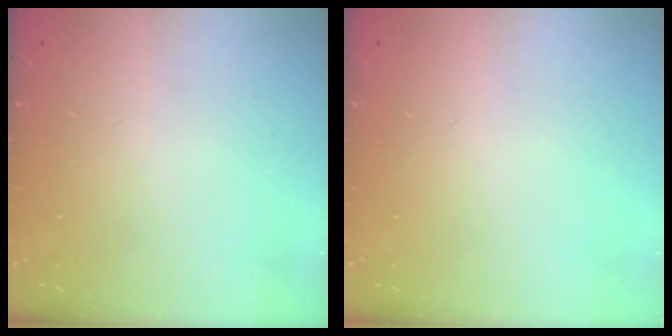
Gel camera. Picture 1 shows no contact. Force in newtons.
{"total": 0.0}